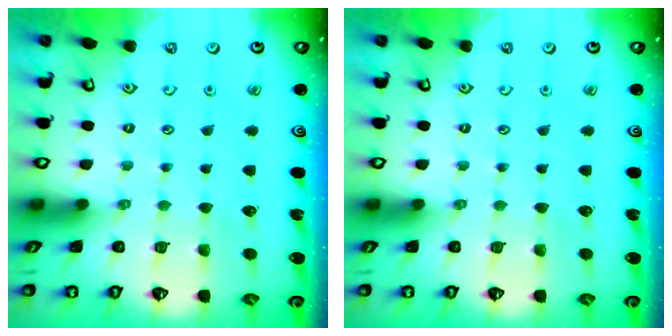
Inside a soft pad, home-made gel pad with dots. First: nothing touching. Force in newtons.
{"total": 0.0}